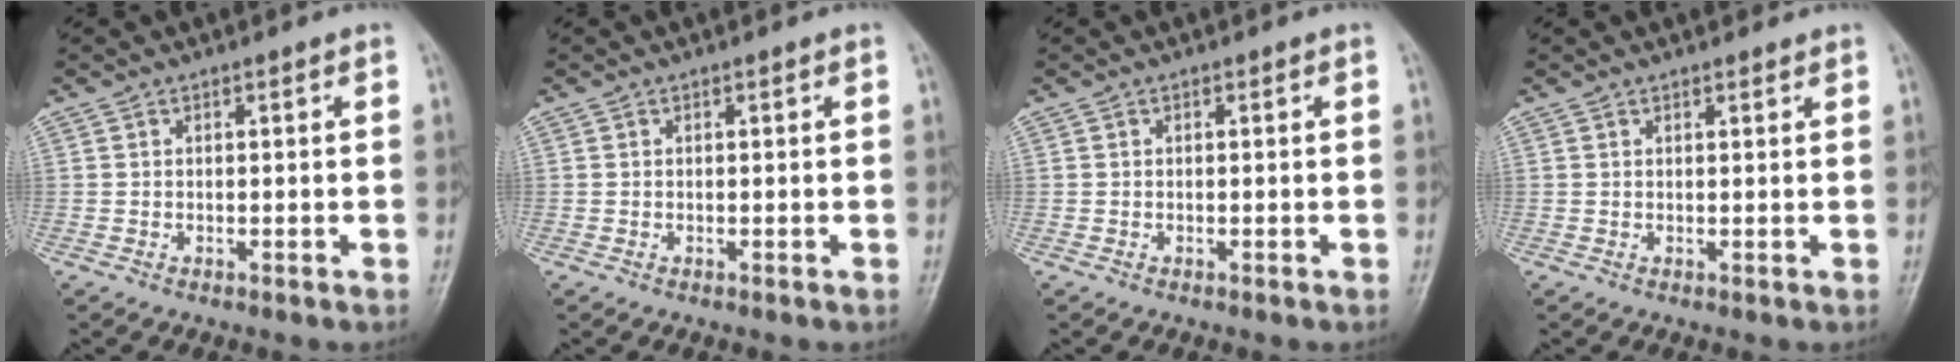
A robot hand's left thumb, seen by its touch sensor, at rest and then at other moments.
{"total": 0.0}
{"total": 0.0}
{"total": 1.6, "force": [1.4, 0.5, 0.7], "torque": [-0.005, -0.003, 0.019]}